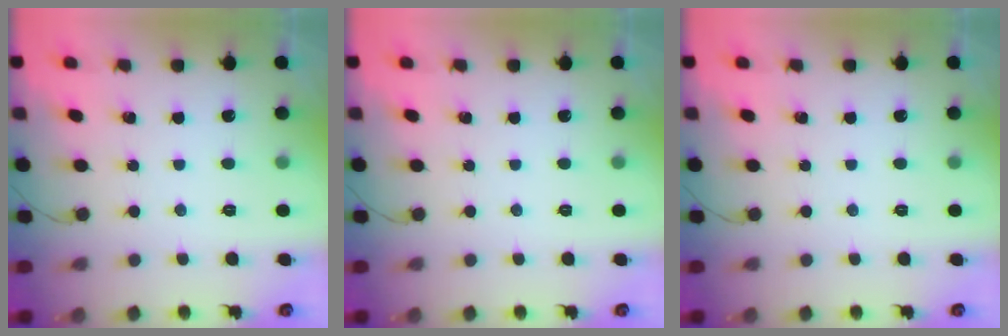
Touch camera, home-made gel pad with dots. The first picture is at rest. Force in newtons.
{"total": 0.0}
{"total": 0.0}